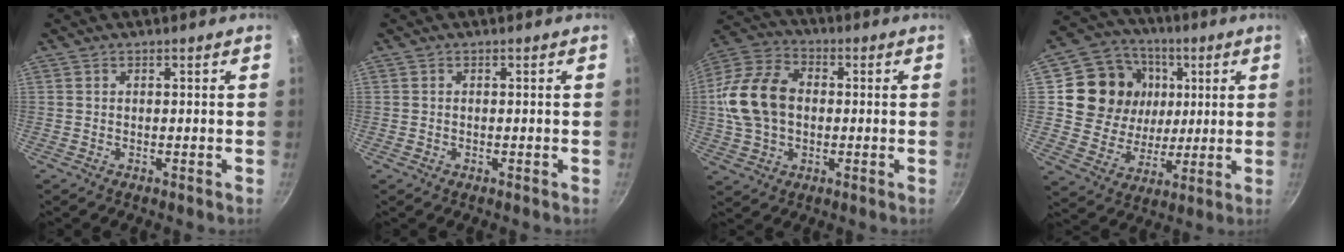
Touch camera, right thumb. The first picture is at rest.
{"total": 0.0}
{"total": 15.4, "force": [0.4, 11.0, 10.8], "torque": [-0.194, 0.026, -0.003]}
{"total": 17.2, "force": [4.0, 15.0, 7.5], "torque": [-0.116, 0.002, 0.071]}